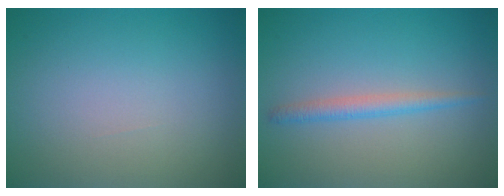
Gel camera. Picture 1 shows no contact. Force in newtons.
{"total": 1.7, "press": 1.7, "slide": 0.1}